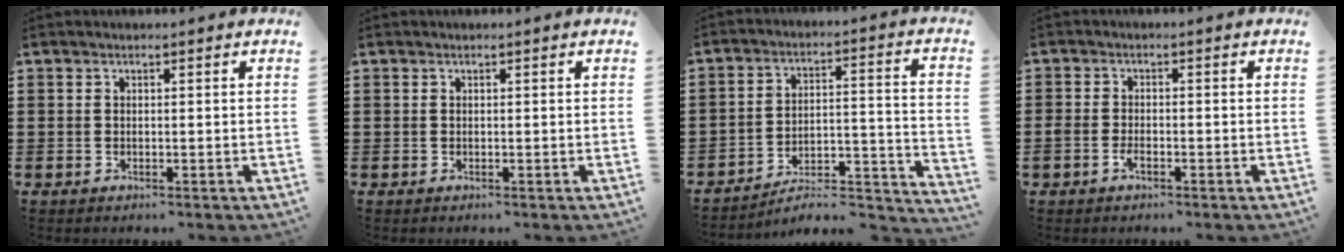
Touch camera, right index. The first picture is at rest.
{"total": 0.0}
{"total": 5.4, "force": [-5.0, 1.3, 1.5], "torque": [-0.024, 0.002, -0.103]}
{"total": 1.9, "force": [-1.1, 0.9, 1.2], "torque": [-0.031, -0.001, -0.023]}